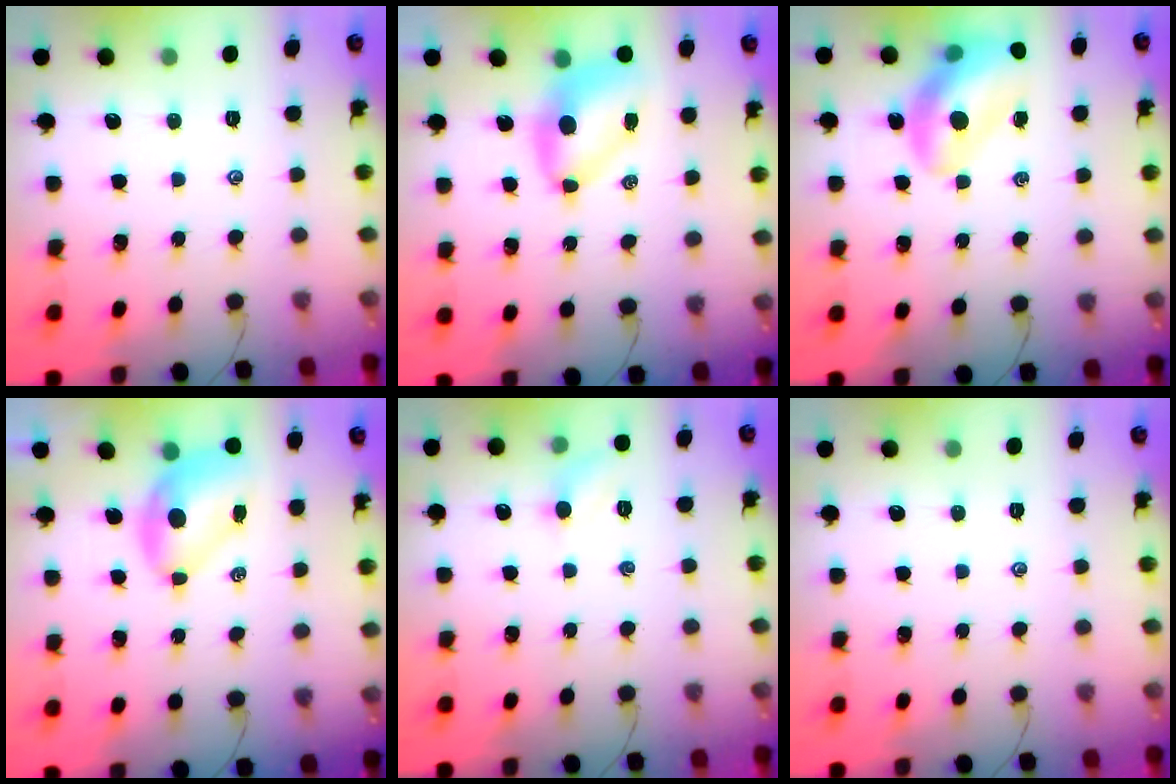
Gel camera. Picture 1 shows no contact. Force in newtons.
{"total": 7.2, "press": 7.1, "slide": 1.1}
{"total": 15.1, "press": 14.7, "slide": 3.6}
{"total": 6.8, "press": 6.6, "slide": 1.6}
{"total": 5.1, "press": 4.8, "slide": 1.7}
{"total": 0.0}